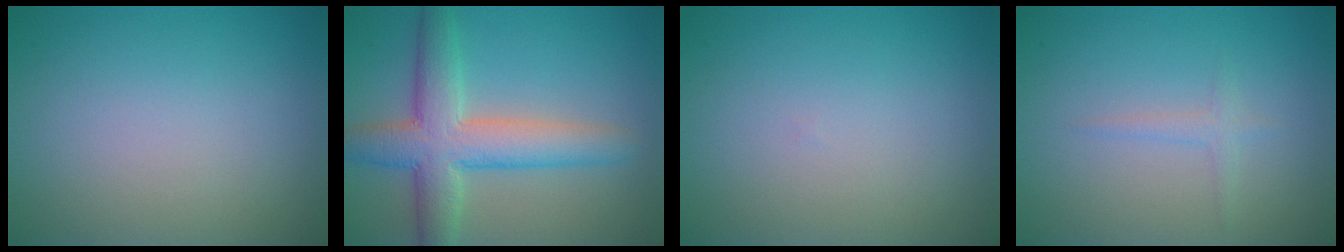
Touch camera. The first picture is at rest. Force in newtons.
{"total": 6.9, "press": 6.9, "slide": 0.2}
{"total": 0.0}
{"total": 1.1, "press": 1.1, "slide": 0.0}